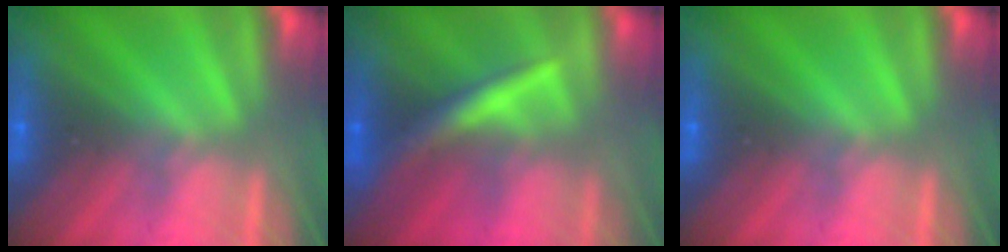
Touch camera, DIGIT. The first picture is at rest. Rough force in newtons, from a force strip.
{"total": 2.3}
{"total": 0.0}